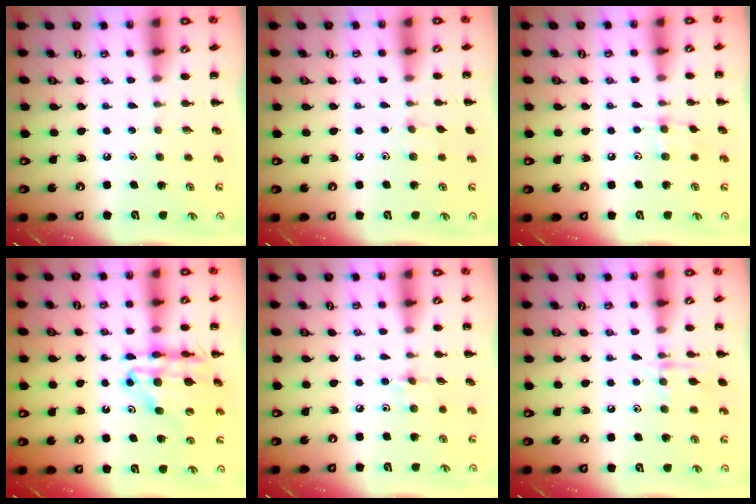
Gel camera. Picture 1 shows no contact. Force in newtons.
{"total": 5.2, "press": 4.9, "slide": 1.6}
{"total": 5.8, "press": 5.6, "slide": 1.6}
{"total": 15.9, "press": 15.3, "slide": 4.0}
{"total": 5.9, "press": 5.7, "slide": 1.7}
{"total": 8.1, "press": 8.1, "slide": 1.2}